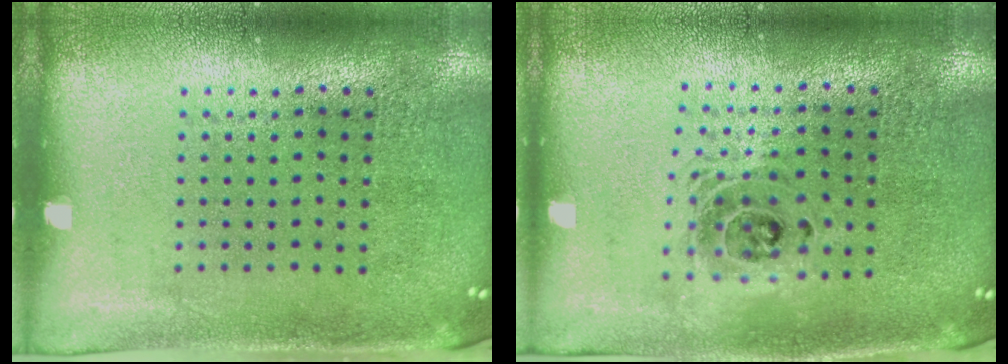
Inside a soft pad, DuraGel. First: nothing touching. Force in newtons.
{"total": 1.6, "press": 1.3, "slide": 0.9}